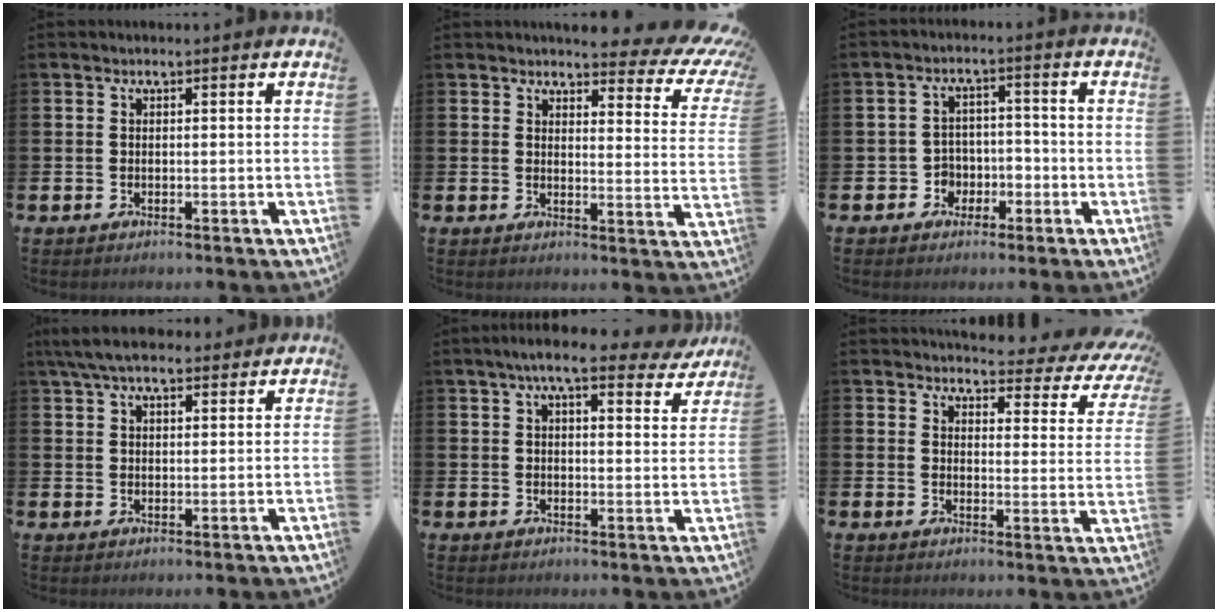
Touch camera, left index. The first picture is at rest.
{"total": 4.7, "force": [4.2, 1.5, 1.5], "torque": [-0.022, -0.039, 0.066]}
{"total": 3.5, "force": [-1.7, 3.0, 0.3], "torque": [-0.028, 0.008, -0.039]}
{"total": 5.8, "force": [5.0, 1.7, 2.3], "torque": [-0.056, -0.010, 0.093]}
{"total": 7.2, "force": [6.1, 1.4, 3.6], "torque": [-0.068, -0.016, 0.106]}
{"total": 3.5, "force": [3.2, 1.1, 0.9], "torque": [-0.017, -0.036, 0.044]}